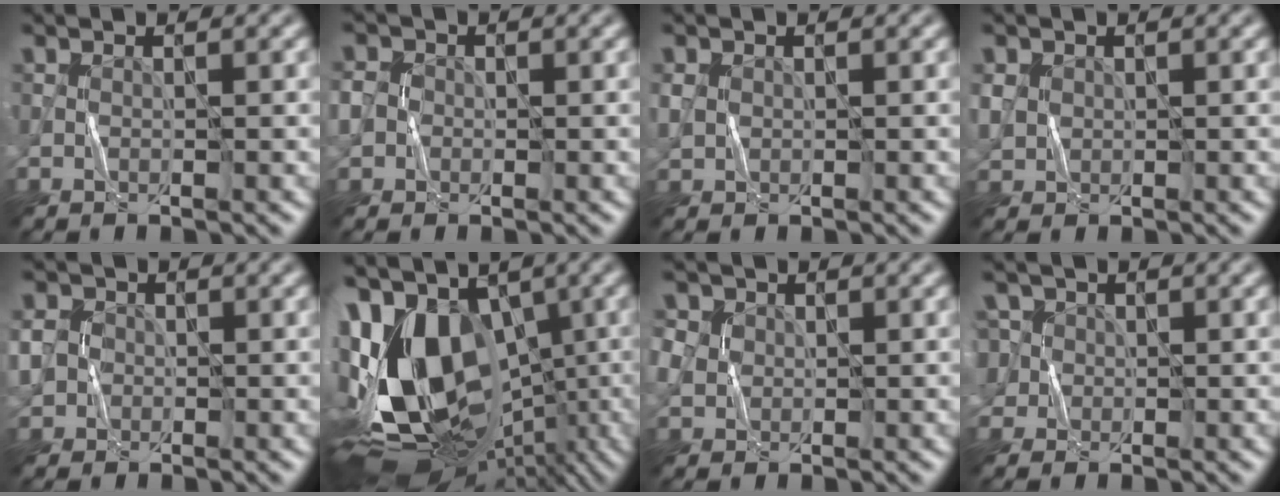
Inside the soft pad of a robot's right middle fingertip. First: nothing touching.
{"total": 3.6, "force": [-0.2, 3.3, 1.4], "torque": [-0.028, 0.012, -0.023]}
{"total": 1.4, "force": [0.2, 1.3, 0.6], "torque": [-0.015, 0.001, 0.003]}
{"total": 1.8, "force": [0.4, 1.7, 0.6], "torque": [-0.016, -0.001, 0.008]}
{"total": 4.6, "force": [-0.4, 4.2, 1.8], "torque": [-0.045, 0.015, -0.026]}
{"total": 16.4, "force": [0.4, 10.7, 12.4], "torque": [-0.228, 0.005, 0.018]}
{"total": 3.5, "force": [0.6, 3.1, 1.5], "torque": [-0.053, 0.024, 0.007]}
{"total": 4.9, "force": [1.6, 4.3, 2.0], "torque": [-0.047, 0.027, 0.008]}